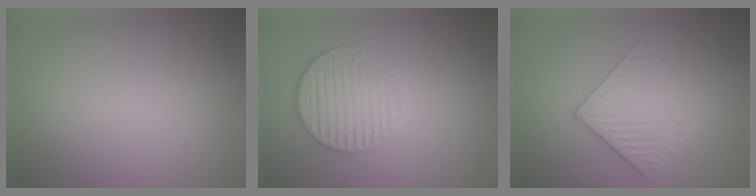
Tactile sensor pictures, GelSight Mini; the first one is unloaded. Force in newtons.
{"total": 3.3, "press": 2.8, "slide": 1.8}
{"total": 3.0, "press": 2.7, "slide": 1.2}